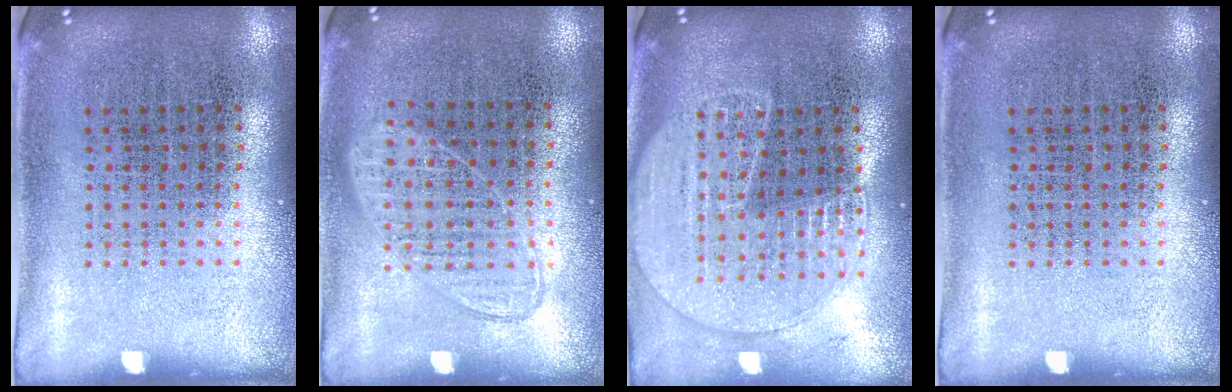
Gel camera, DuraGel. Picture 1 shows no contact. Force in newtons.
{"total": 0.9, "press": 0.8, "slide": 0.3}
{"total": 1.8, "press": 1.7, "slide": 0.6}
{"total": 0.0}